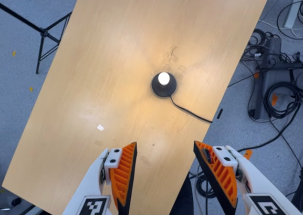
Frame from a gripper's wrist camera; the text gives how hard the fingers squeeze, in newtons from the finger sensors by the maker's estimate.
{"total": 0.0}